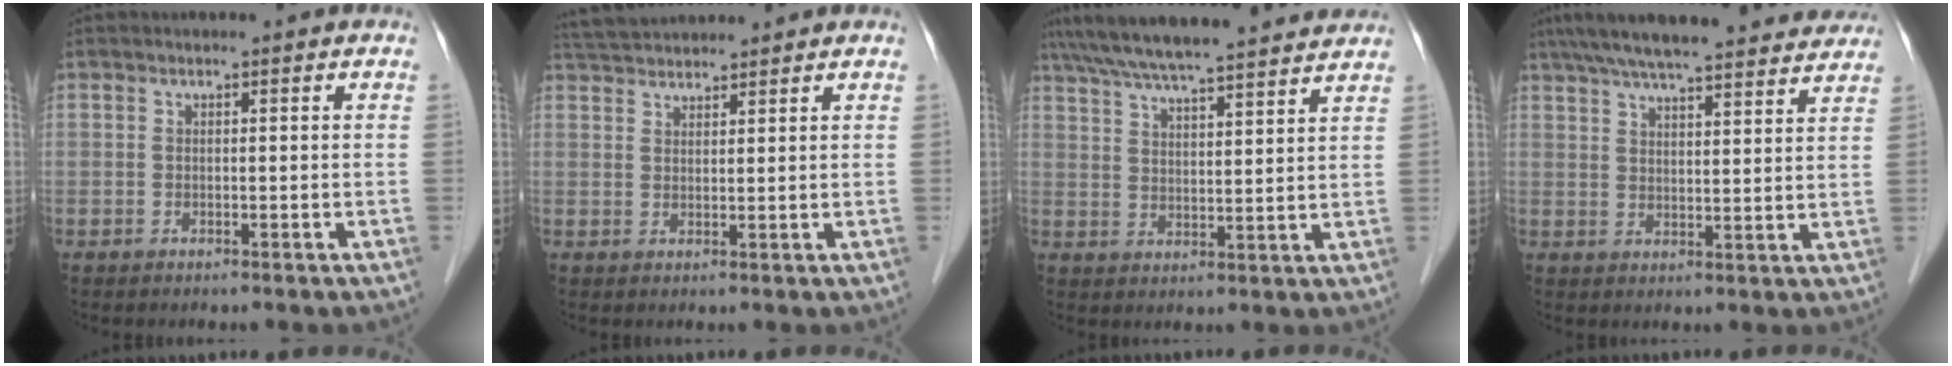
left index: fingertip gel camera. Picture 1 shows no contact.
{"total": 6.0, "force": [5.8, 0.7, 1.5], "torque": [-0.033, 0.039, 0.105]}
{"total": 20.5, "force": [18.5, 1.4, 8.8], "torque": [-0.156, 0.038, 0.265]}
{"total": 23.4, "force": [20.6, 3.5, 10.5], "torque": [-0.172, 0.035, 0.276]}